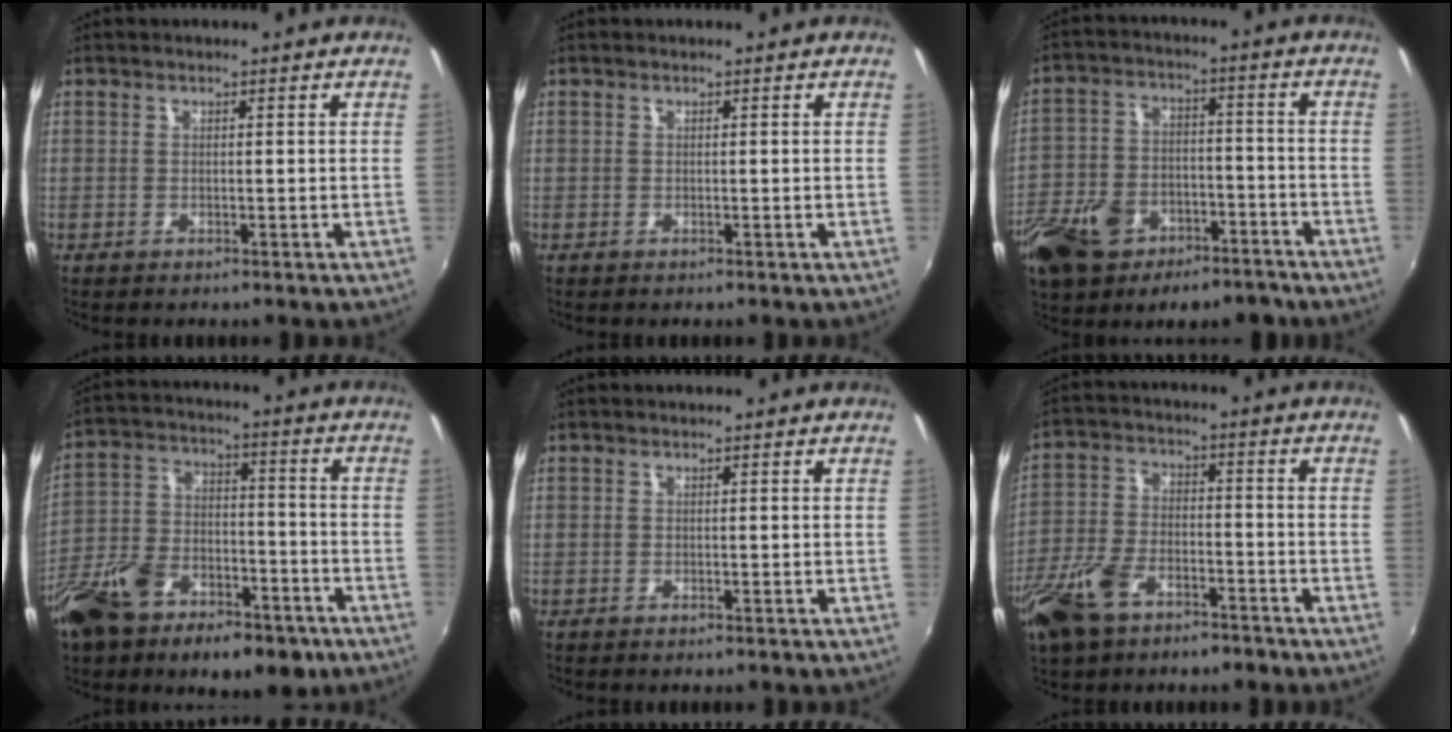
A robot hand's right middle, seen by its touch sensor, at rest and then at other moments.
{"total": 0.0}
{"total": 19.4, "force": [-11.7, 11.5, 10.5], "torque": [-0.249, -0.004, -0.187]}
{"total": 22.7, "force": [-13.1, 12.3, 13.7], "torque": [-0.296, -0.016, -0.212]}
{"total": 0.0}
{"total": 14.1, "force": [-9.0, 7.2, 8.2], "torque": [-0.191, -0.017, -0.165]}